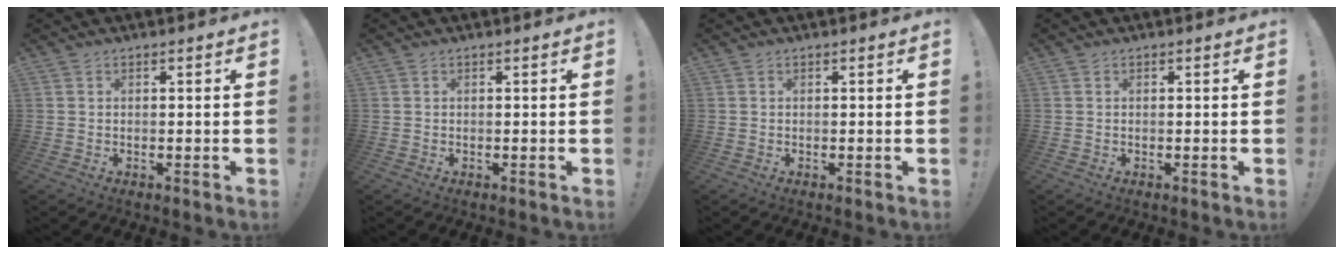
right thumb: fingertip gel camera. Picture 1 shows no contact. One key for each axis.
{"total": 0.0}
{"total": 0.0}
{"total": 0.0}